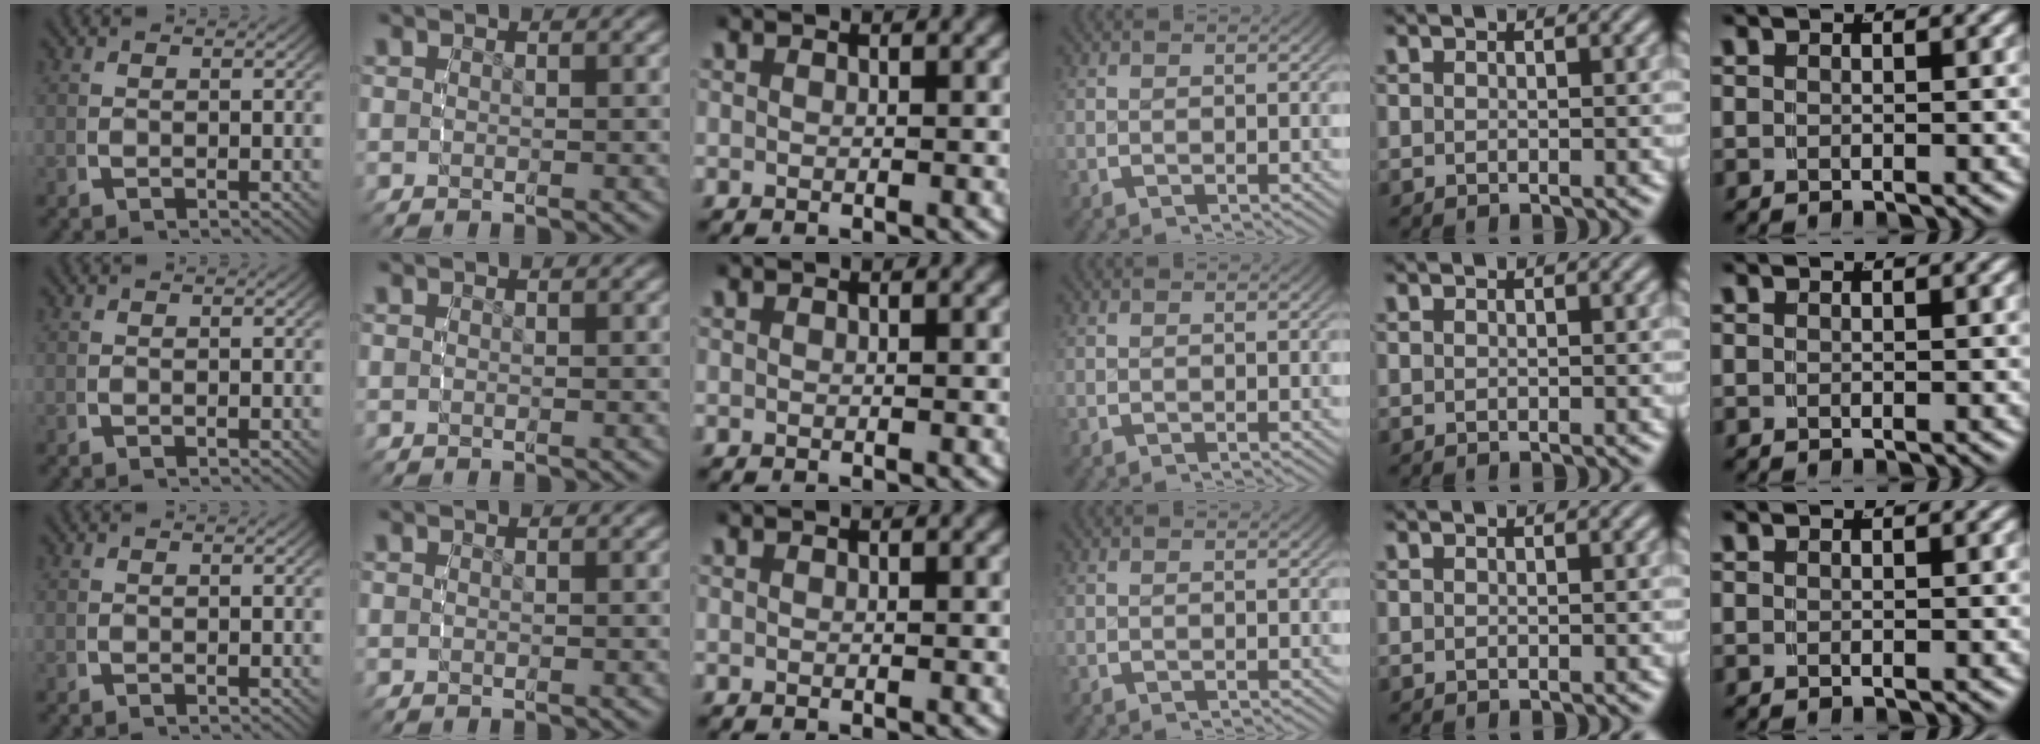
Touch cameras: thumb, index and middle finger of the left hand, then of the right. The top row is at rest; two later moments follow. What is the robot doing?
{"motion": "reach", "object": "shorts"}